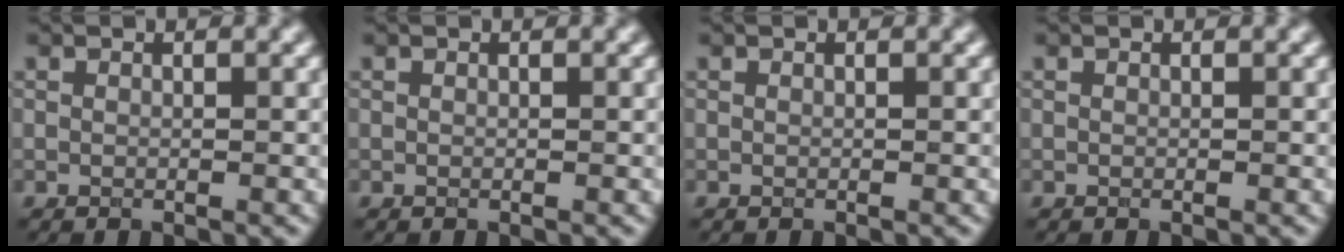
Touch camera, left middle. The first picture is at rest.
{"total": 0.0}
{"total": 0.0}
{"total": 0.0}